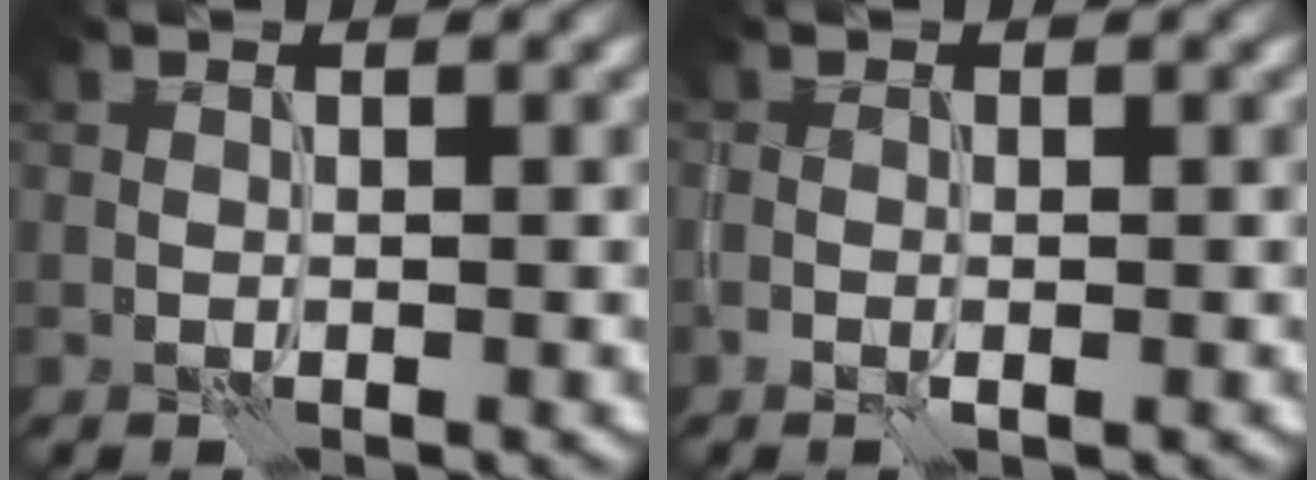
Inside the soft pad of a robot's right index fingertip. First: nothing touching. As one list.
[{"total": 0.0}]